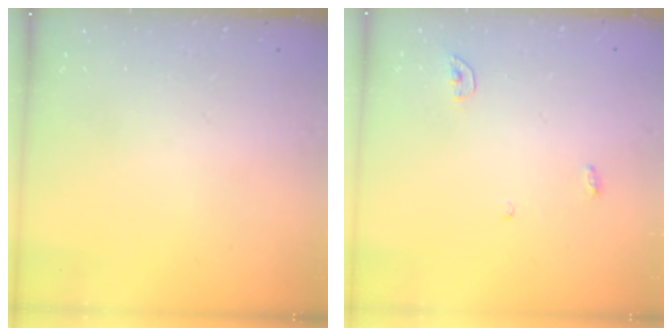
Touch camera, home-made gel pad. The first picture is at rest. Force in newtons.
{"total": 3.4, "press": 3.4, "slide": 0.3}